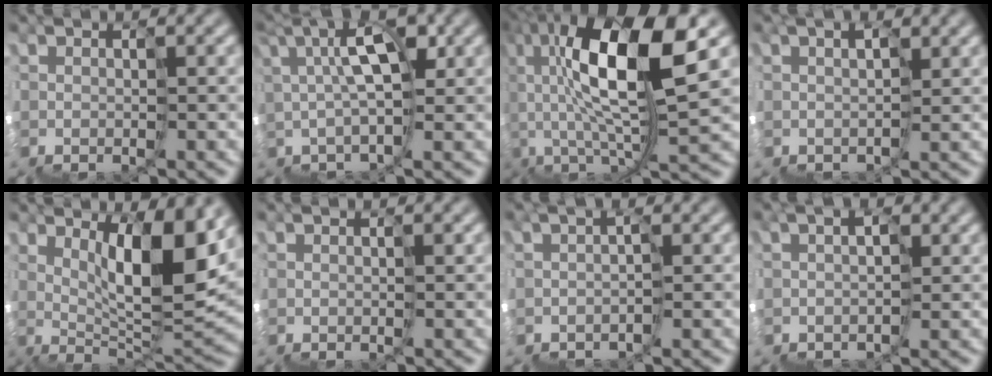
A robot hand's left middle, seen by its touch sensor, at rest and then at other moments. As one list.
[{"total": 4.1, "force": [2.6, 1.2, 2.9], "torque": [-0.041, 0.030, 0.029]}, {"total": 7.6, "force": [3.2, 0.8, 6.9], "torque": [-0.130, 0.028, 0.050]}, {"total": 2.2, "force": [2.1, 0.4, 0.2], "torque": [0.001, 0.018, 0.033]}, {"total": 6.8, "force": [4.6, 0.0, 5.1], "torque": [-0.074, 0.015, 0.077]}, {"total": 1.0, "force": [0.7, 0.2, 0.7], "torque": [-0.001, 0.005, 0.011]}, {"total": 0.5, "force": [0.4, -0.2, 0.3], "torque": [-0.008, 0.005, 0.002]}, {"total": 1.7, "force": [1.6, 0.5, 0.3], "torque": [-0.010, 0.016, 0.015]}]